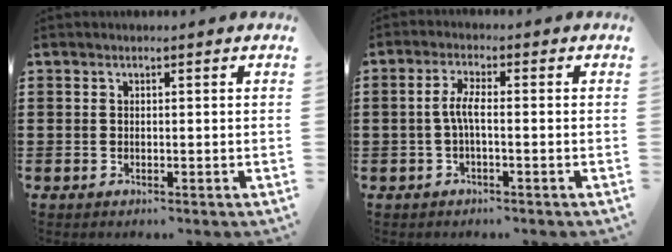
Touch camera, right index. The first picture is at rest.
{"total": 3.5, "force": [-0.7, 0.8, 3.3], "torque": [-0.076, 0.000, -0.020]}